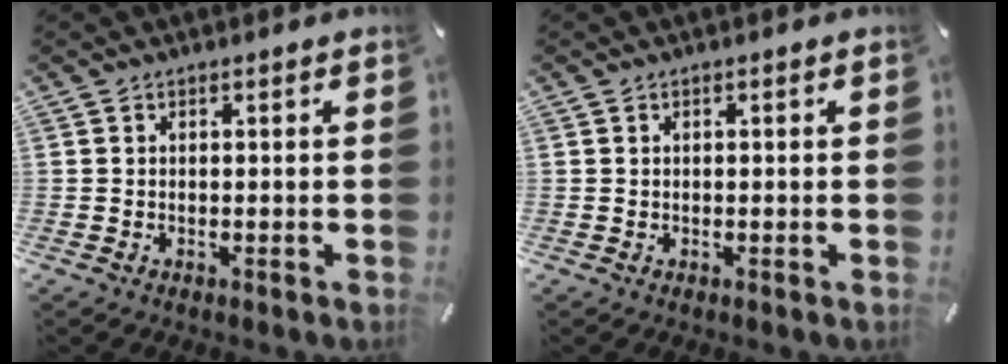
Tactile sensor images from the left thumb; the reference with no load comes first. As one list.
[{"total": 0.0}]